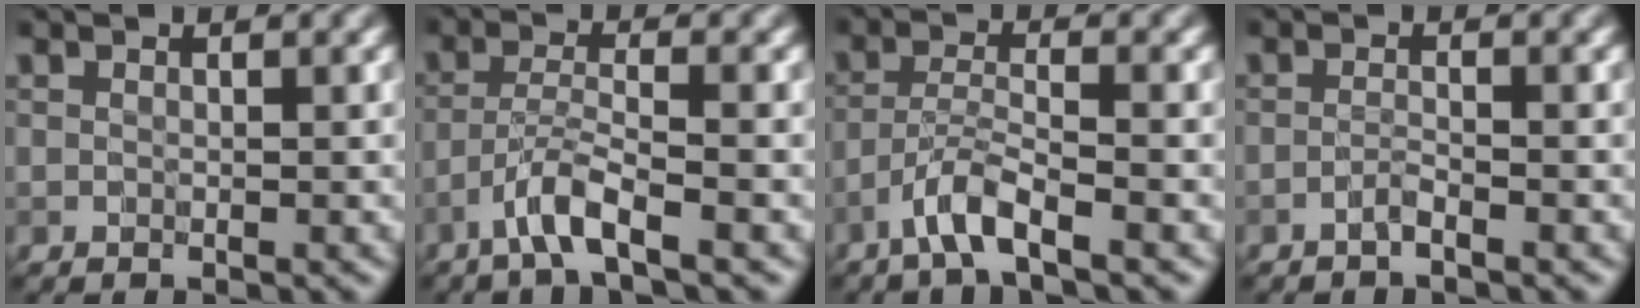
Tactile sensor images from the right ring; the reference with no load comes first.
{"total": 3.2, "force": [-2.1, 0.1, 2.3], "torque": [-0.043, 0.009, -0.053]}
{"total": 3.2, "force": [-2.3, 0.2, 2.2], "torque": [-0.041, 0.007, -0.055]}
{"total": 0.9, "force": [-0.7, -0.1, 0.5], "torque": [-0.005, 0.005, -0.019]}